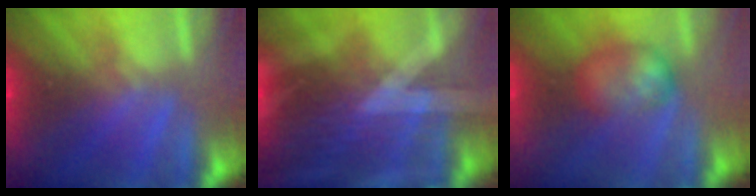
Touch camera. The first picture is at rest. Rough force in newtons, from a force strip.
{"total": 3.0}
{"total": 3.1}